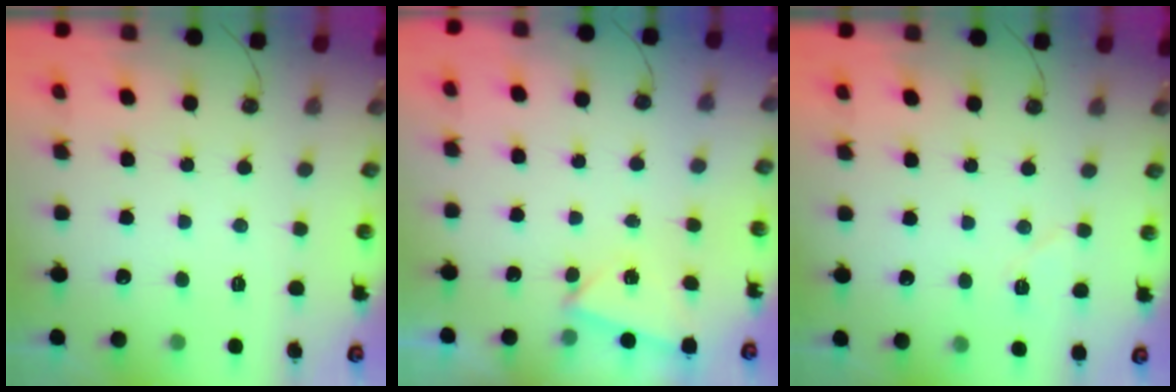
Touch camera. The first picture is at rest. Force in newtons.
{"total": 2.8, "press": 1.5, "slide": 2.3}
{"total": 6.2, "press": 5.7, "slide": 2.5}